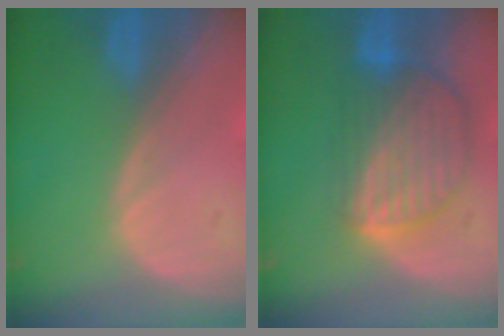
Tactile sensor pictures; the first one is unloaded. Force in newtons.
{"total": 9.2, "press": 7.9, "slide": 4.7}